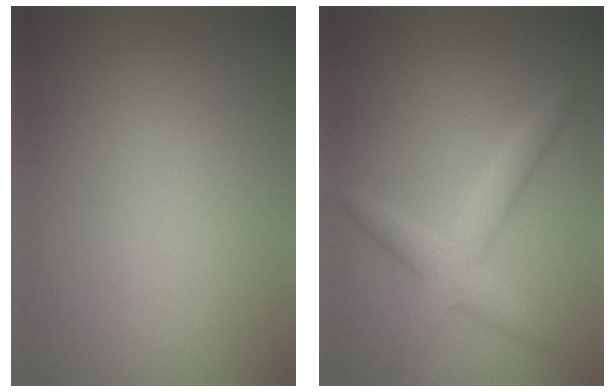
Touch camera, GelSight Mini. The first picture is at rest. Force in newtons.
{"total": 3.0, "press": 3.0, "slide": 0.1}